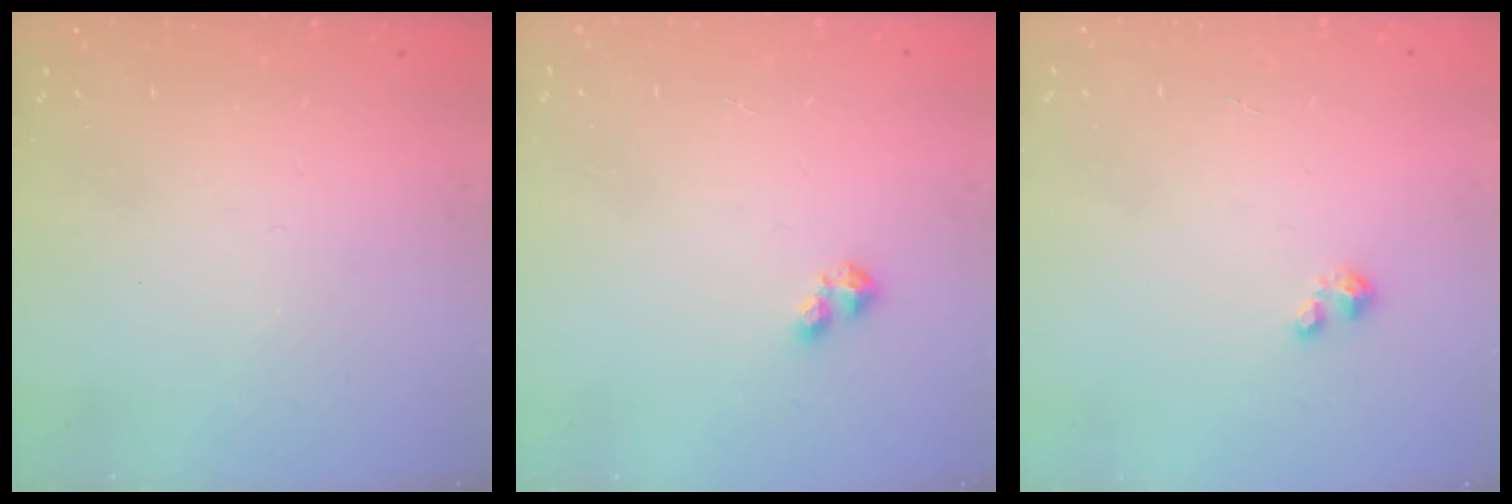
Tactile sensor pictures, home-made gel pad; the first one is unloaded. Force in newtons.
{"total": 2.3, "press": 2.3, "slide": 0.4}
{"total": 1.6, "press": 1.6, "slide": 0.2}